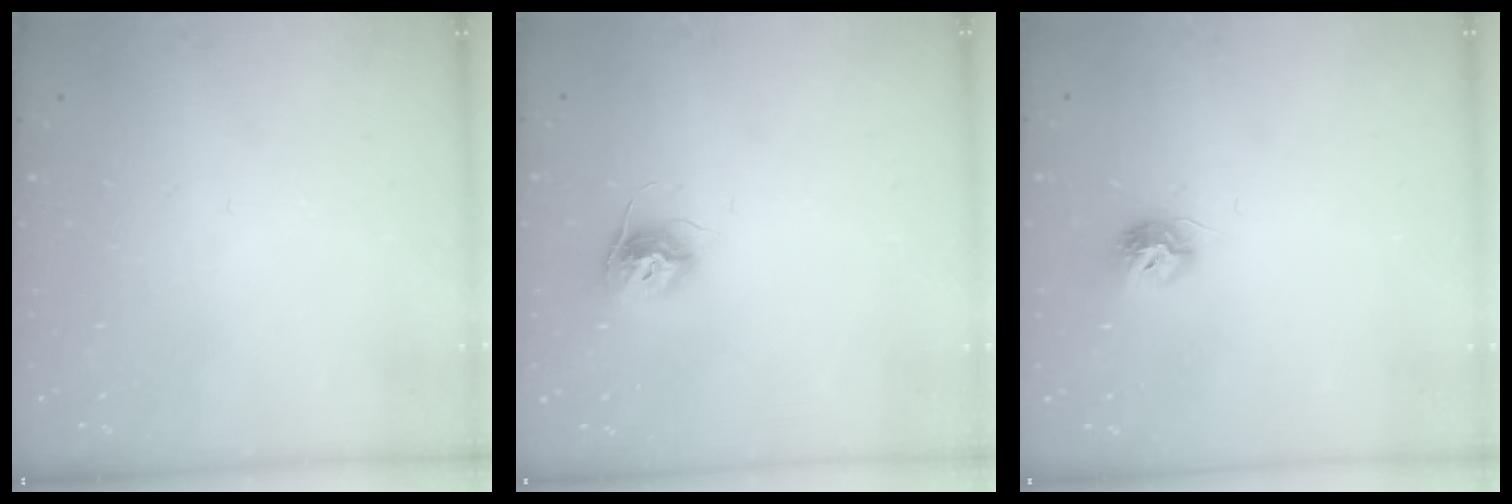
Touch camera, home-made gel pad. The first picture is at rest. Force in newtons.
{"total": 9.3, "press": 9.3, "slide": 0.5}
{"total": 8.0, "press": 8.0, "slide": 0.5}